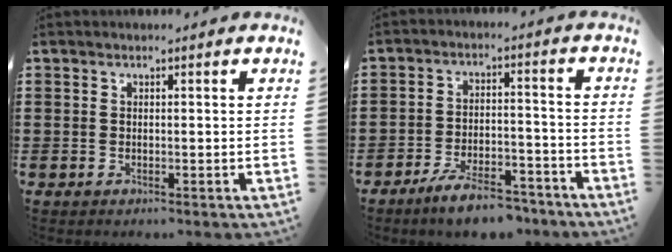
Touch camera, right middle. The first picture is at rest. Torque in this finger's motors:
{"motor_torque": [1.19, -0.95, 0.41, 0.13]}